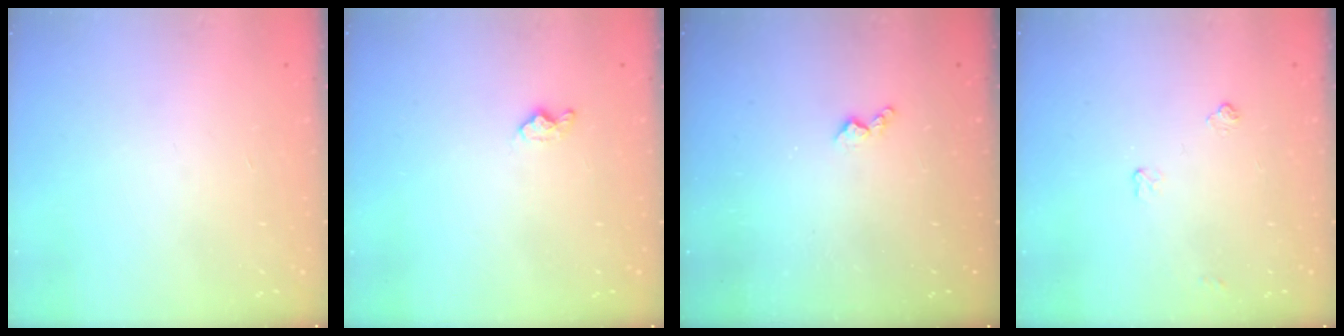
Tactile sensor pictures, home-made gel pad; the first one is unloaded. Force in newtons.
{"total": 4.4, "press": 4.4, "slide": 0.5}
{"total": 3.8, "press": 3.8, "slide": 0.6}
{"total": 4.7, "press": 4.6, "slide": 0.6}